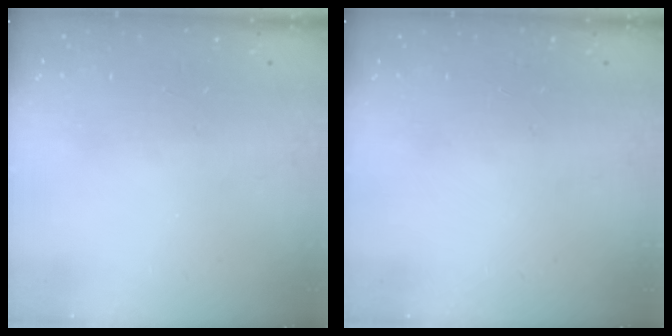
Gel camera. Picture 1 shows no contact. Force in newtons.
{"total": 0.0}